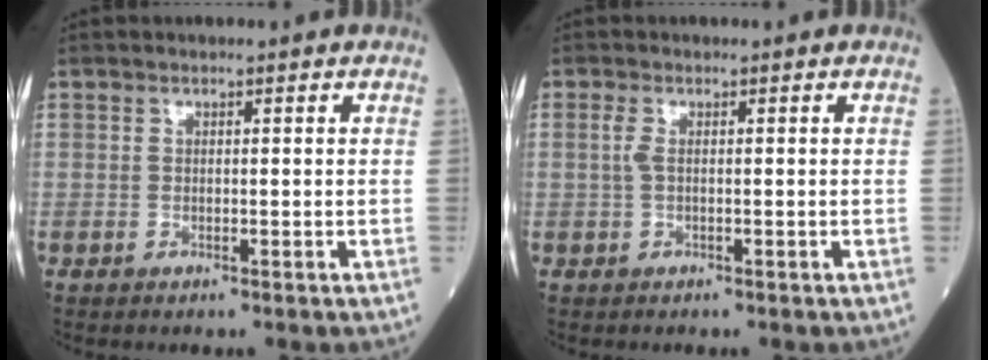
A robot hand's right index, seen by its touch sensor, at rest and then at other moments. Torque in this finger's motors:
{"motor_torque": [0.28, 0.01, 0.20, 0.05]}